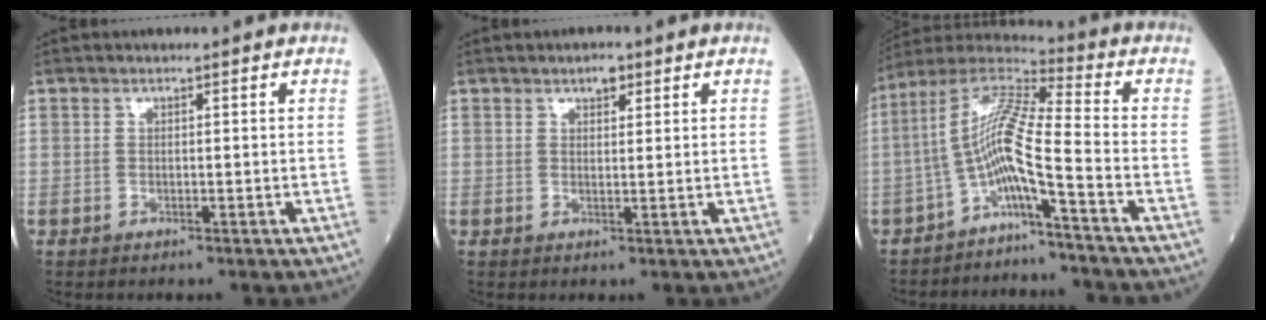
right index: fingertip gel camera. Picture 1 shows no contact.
{"total": 1.9, "force": [1.2, 0.9, 1.2], "torque": [-0.019, 0.002, 0.018]}
{"total": 9.4, "force": [-4.2, -0.4, 8.4], "torque": [-0.168, 0.022, -0.088]}